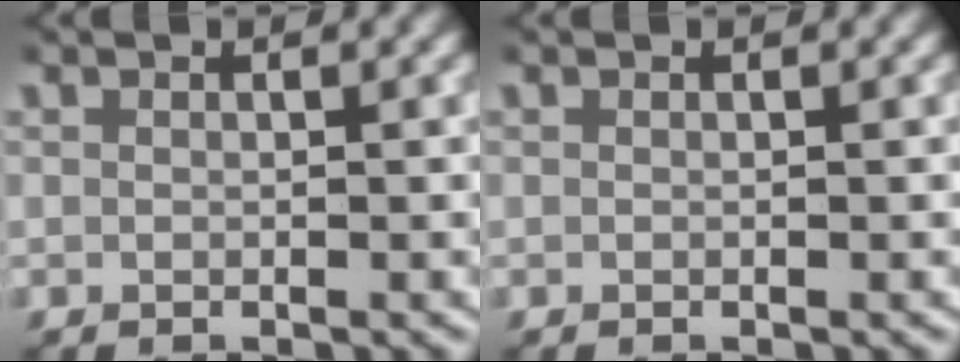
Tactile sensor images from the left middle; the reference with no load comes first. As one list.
[{"total": 0.0}]